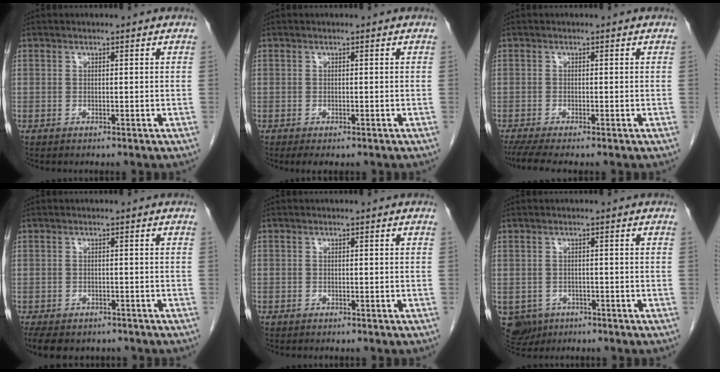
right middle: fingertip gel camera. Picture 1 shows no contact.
{"total": 2.2, "force": [-1.5, 0.9, 1.3], "torque": [-0.019, -0.005, -0.016]}
{"total": 4.2, "force": [-3.3, 0.2, 2.7], "torque": [-0.046, -0.012, -0.059]}
{"total": 10.5, "force": [-7.9, 5.3, 4.5], "torque": [-0.093, -0.006, -0.102]}
{"total": 0.8, "force": [-0.6, 0.5, 0.1], "torque": [-0.007, 0.003, -0.011]}
{"total": 5.6, "force": [-3.0, 4.6, 1.2], "torque": [-0.026, 0.002, -0.041]}